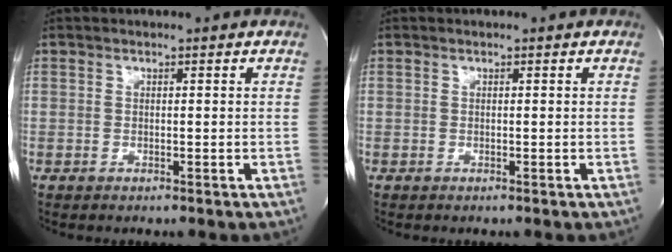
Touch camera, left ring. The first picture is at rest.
{"total": 0.0}